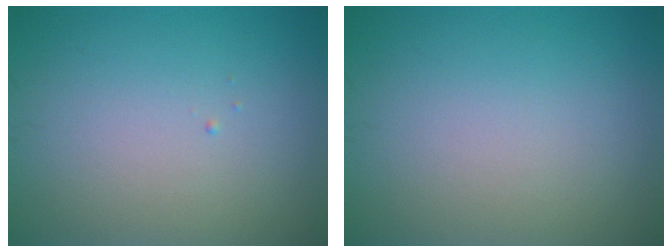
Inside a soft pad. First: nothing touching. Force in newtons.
{"total": 0.0}